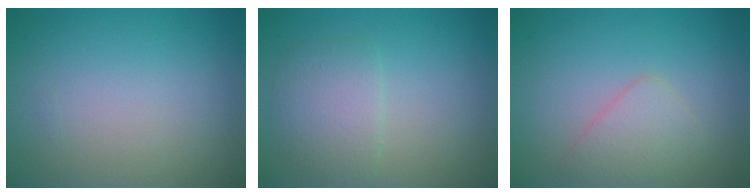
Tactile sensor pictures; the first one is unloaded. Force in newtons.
{"total": 2.9, "press": 2.9, "slide": 0.1}
{"total": 2.2, "press": 2.2, "slide": 0.0}